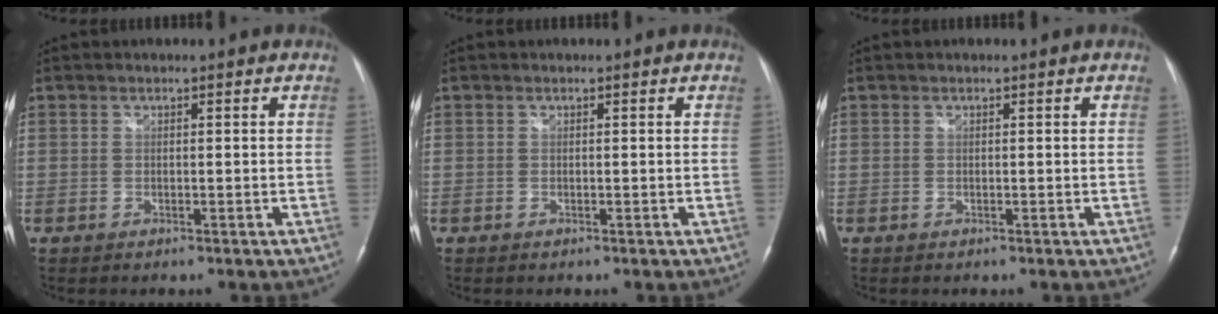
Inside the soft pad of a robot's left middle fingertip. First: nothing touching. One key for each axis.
{"total": 0.0}
{"total": 0.0}